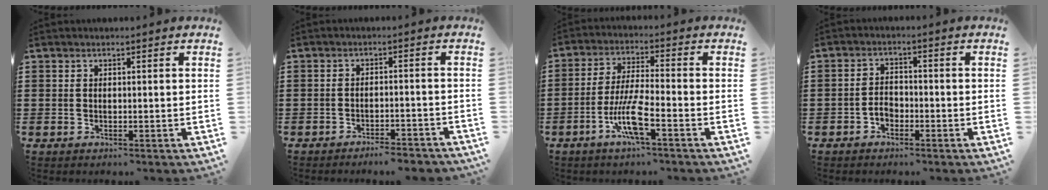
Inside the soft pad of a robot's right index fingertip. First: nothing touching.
{"total": 2.9, "force": [-2.8, 0.0, 0.6], "torque": [-0.013, -0.001, -0.058]}
{"total": 7.8, "force": [-3.8, 0.9, 6.8], "torque": [-0.150, -0.014, -0.077]}
{"total": 2.4, "force": [-1.4, 1.5, 1.2], "torque": [-0.027, 0.004, -0.029]}